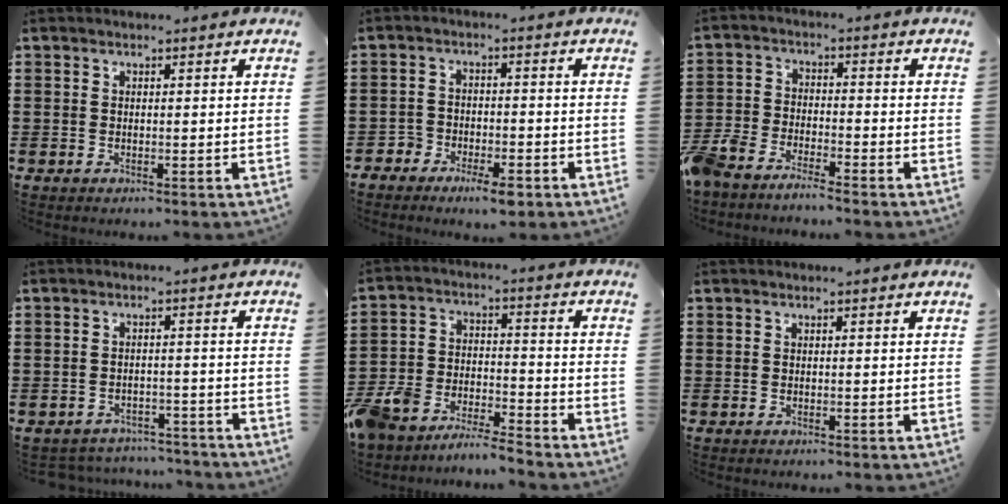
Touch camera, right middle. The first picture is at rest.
{"total": 3.5, "force": [-3.1, 1.2, 1.2], "torque": [-0.029, 0.006, -0.065]}
{"total": 5.2, "force": [-5.1, 0.3, 0.9], "torque": [-0.050, -0.010, -0.110]}
{"total": 3.0, "force": [-3.0, 0.5, -0.2], "torque": [-0.005, 0.001, -0.065]}
{"total": 7.6, "force": [-7.5, 0.8, 0.6], "torque": [-0.029, 0.012, -0.156]}
{"total": 0.0}